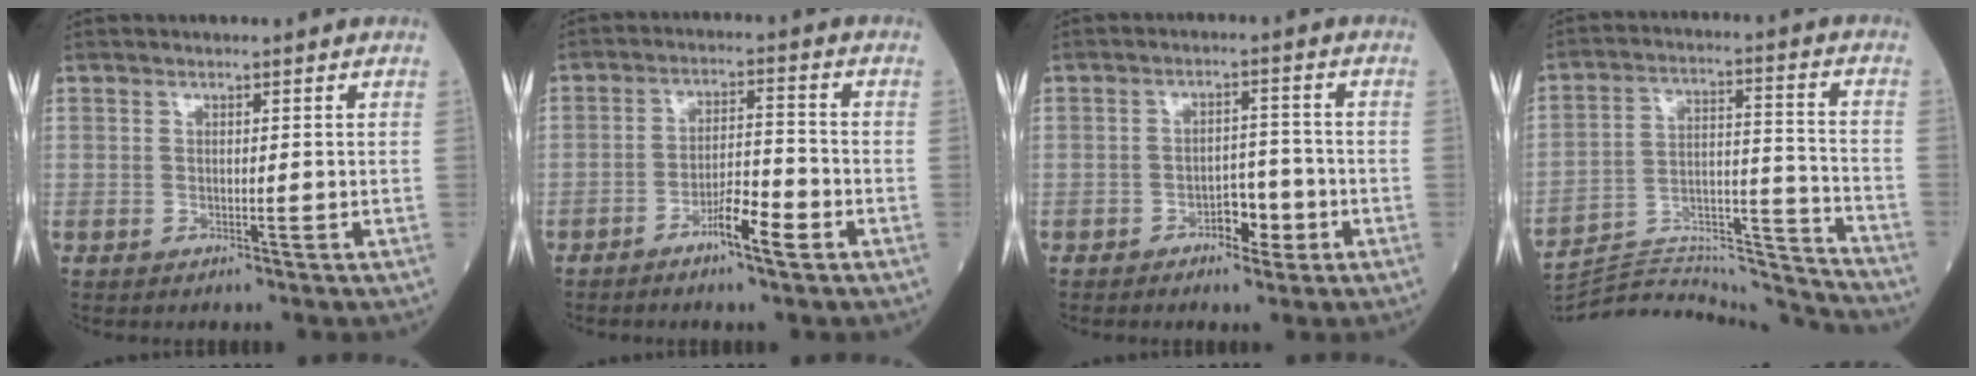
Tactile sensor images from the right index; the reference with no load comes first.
{"total": 5.8, "force": [-3.3, 0.8, 4.7], "torque": [-0.082, 0.004, -0.060]}
{"total": 4.1, "force": [-2.1, 2.2, 2.8], "torque": [-0.033, 0.009, -0.031]}
{"total": 21.5, "force": [-21.2, 0.7, 3.3], "torque": [-0.073, 0.033, -0.320]}